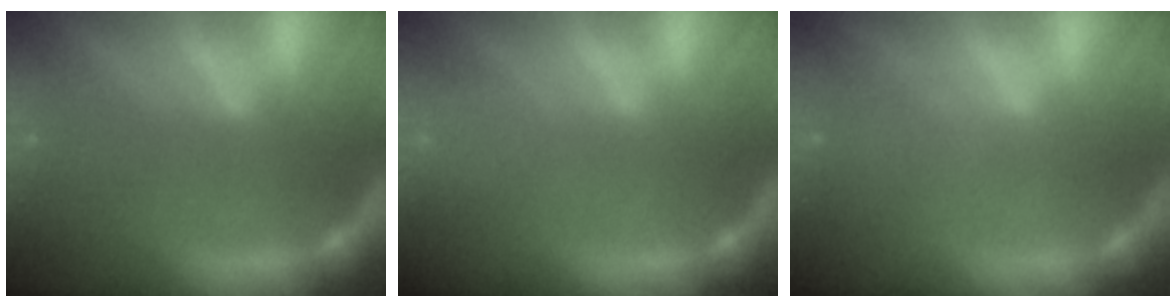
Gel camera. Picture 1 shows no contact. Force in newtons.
{"total": 2.4}
{"total": 1.5}